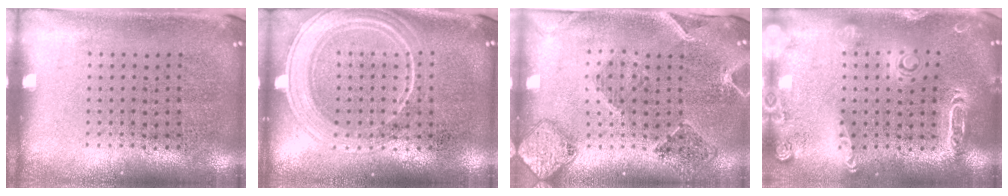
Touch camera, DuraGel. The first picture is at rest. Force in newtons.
{"total": 2.0, "press": 2.0, "slide": 0.3}
{"total": 0.7, "press": 0.7, "slide": 0.3}
{"total": 2.1, "press": 2.0, "slide": 0.6}